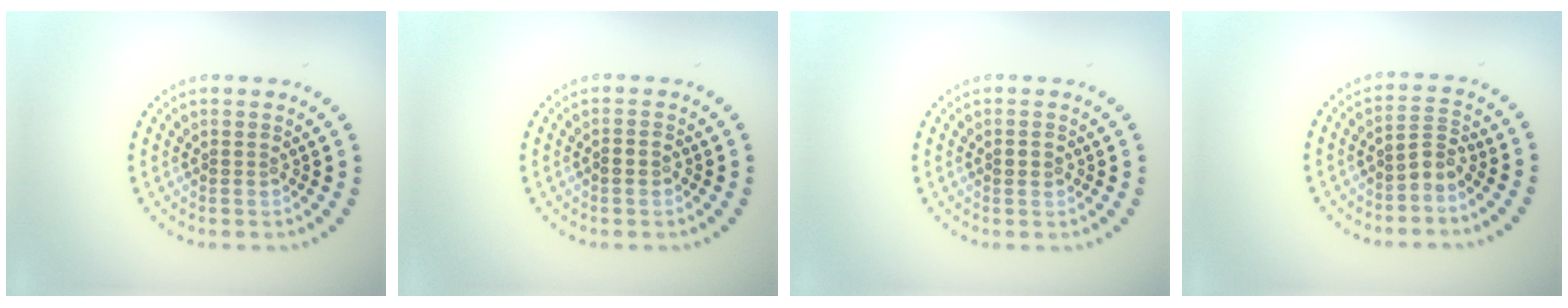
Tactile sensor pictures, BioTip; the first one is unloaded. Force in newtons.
{"total": 1.1, "press": 1.0, "slide": 0.5}
{"total": 0.9, "press": 0.9, "slide": 0.1}
{"total": 2.2, "press": 1.4, "slide": 1.7}